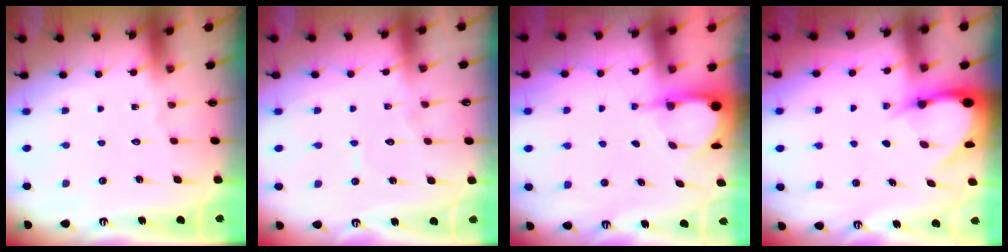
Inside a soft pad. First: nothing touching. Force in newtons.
{"total": 4.5, "press": 4.5, "slide": 0.2}
{"total": 3.9, "press": 3.9, "slide": 0.3}
{"total": 4.6, "press": 4.5, "slide": 0.5}